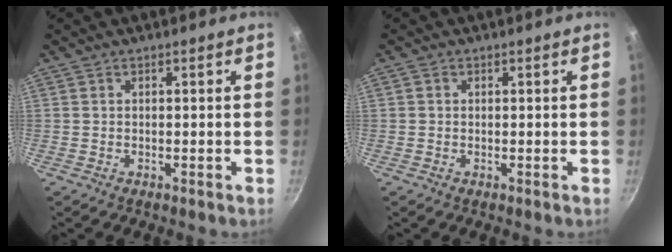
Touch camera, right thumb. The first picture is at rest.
{"total": 0.5, "force": [0.2, 0.5, 0.1], "torque": [-0.002, 0.003, 0.002]}